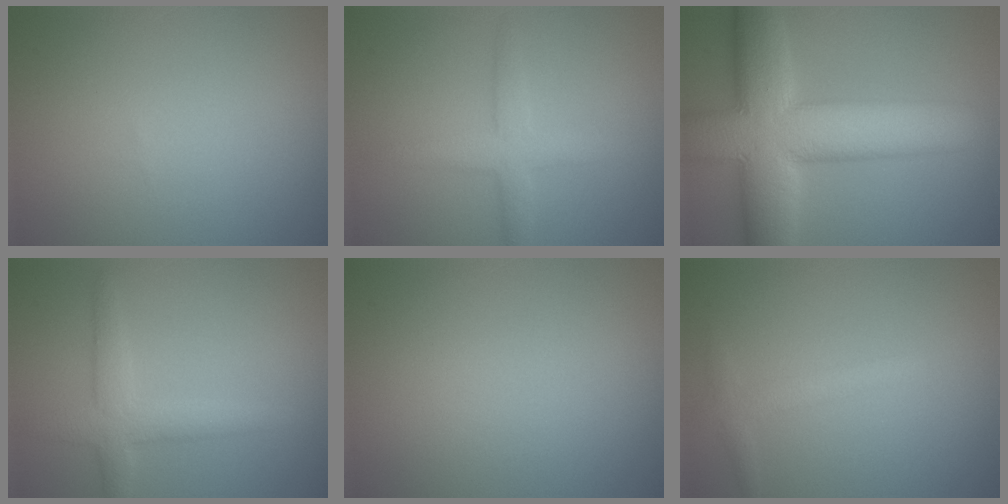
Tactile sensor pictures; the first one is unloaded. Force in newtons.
{"total": 2.9, "press": 2.9, "slide": 0.1}
{"total": 12.6, "press": 12.5, "slide": 0.7}
{"total": 3.2, "press": 3.2, "slide": 0.2}
{"total": 0.0}
{"total": 1.7, "press": 1.7, "slide": 0.1}